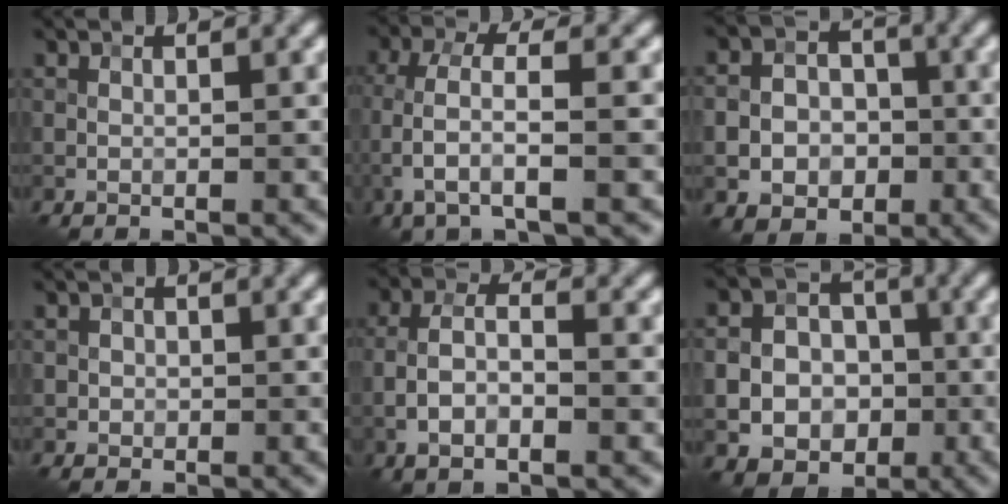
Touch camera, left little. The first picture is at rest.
{"total": 4.2, "force": [-0.9, 1.2, 3.9], "torque": [-0.088, 0.006, -0.018]}
{"total": 6.7, "force": [-1.9, 5.8, 2.9], "torque": [-0.044, -0.006, -0.047]}
{"total": 0.9, "force": [-0.1, 0.9, 0.1], "torque": [0.003, -0.004, -0.001]}
{"total": 4.6, "force": [-1.2, 2.1, 4.0], "torque": [-0.082, 0.006, -0.027]}
{"total": 10.5, "force": [-3.3, 9.2, 4.1], "torque": [-0.062, -0.016, -0.078]}